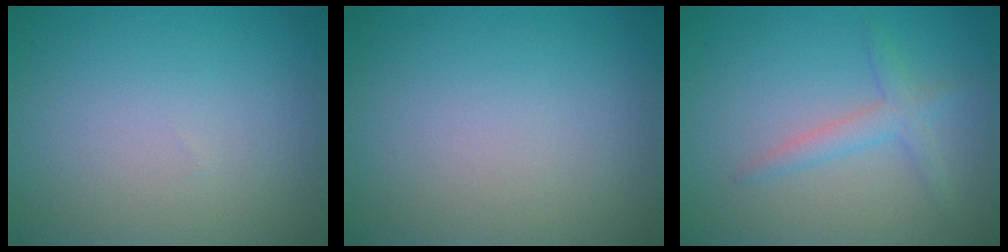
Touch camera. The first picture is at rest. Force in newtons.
{"total": 0.0}
{"total": 2.1, "press": 2.1, "slide": 0.1}